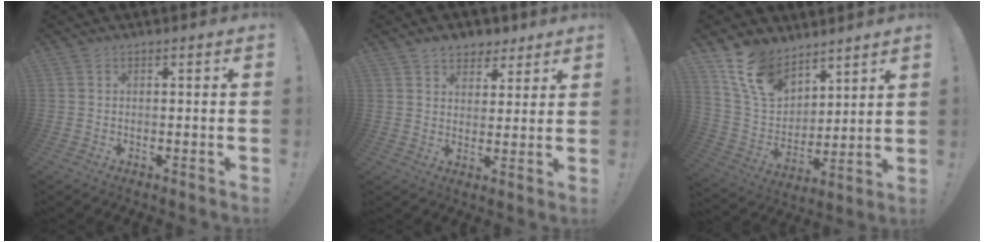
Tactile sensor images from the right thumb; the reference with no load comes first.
{"total": 6.7, "force": [4.6, 4.6, 1.5], "torque": [-0.019, -0.028, 0.089]}
{"total": 14.8, "force": [10.5, 8.8, 5.7], "torque": [-0.124, -0.062, 0.204]}